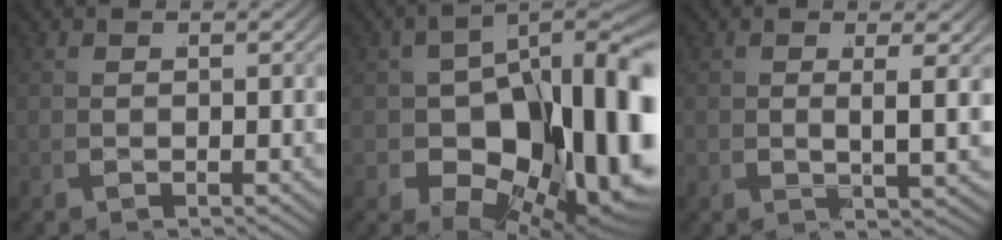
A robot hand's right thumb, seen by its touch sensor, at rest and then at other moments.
{"total": 20.6, "force": [-4.0, 13.2, 15.3], "torque": [-0.232, -0.075, -0.019]}
{"total": 2.6, "force": [0.2, 0.7, 2.5], "torque": [-0.038, -0.003, 0.005]}